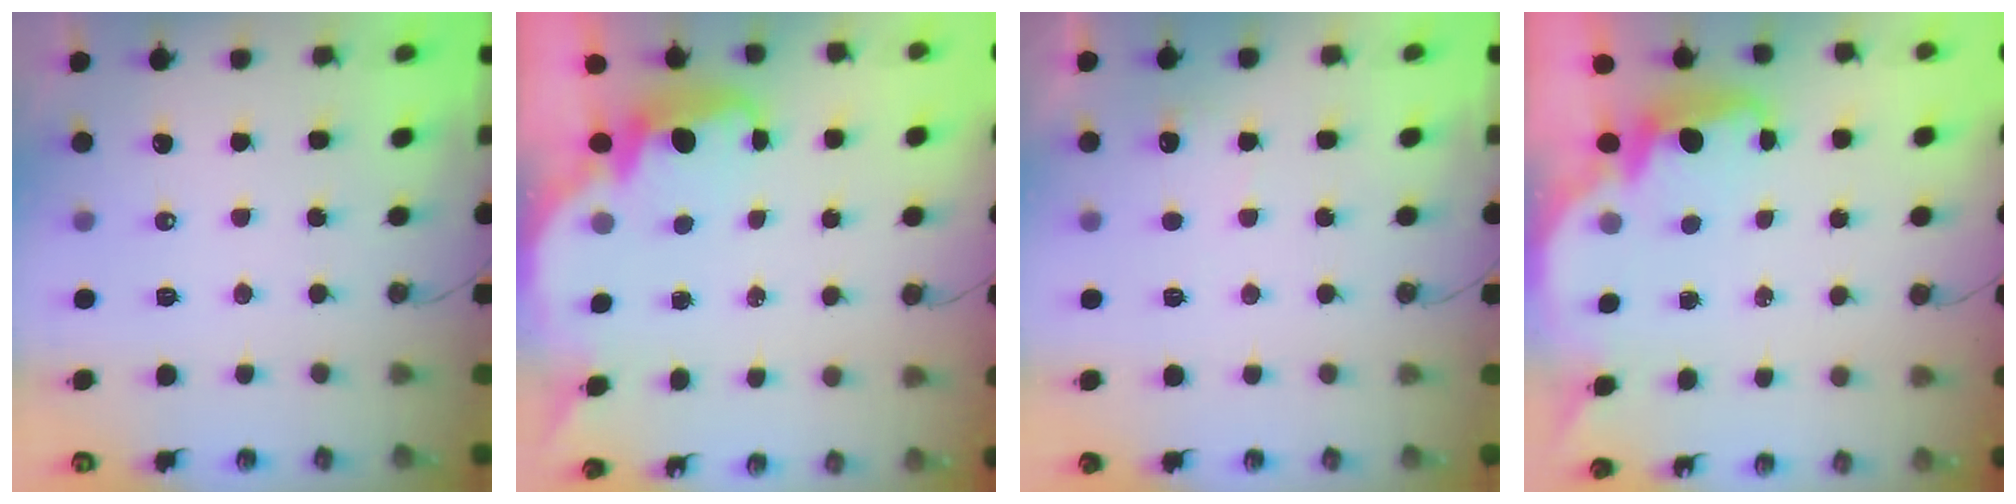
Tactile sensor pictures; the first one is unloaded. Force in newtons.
{"total": 2.6, "press": 2.6, "slide": 0.6}
{"total": 4.4, "press": 4.3, "slide": 0.9}
{"total": 2.2, "press": 2.1, "slide": 0.6}